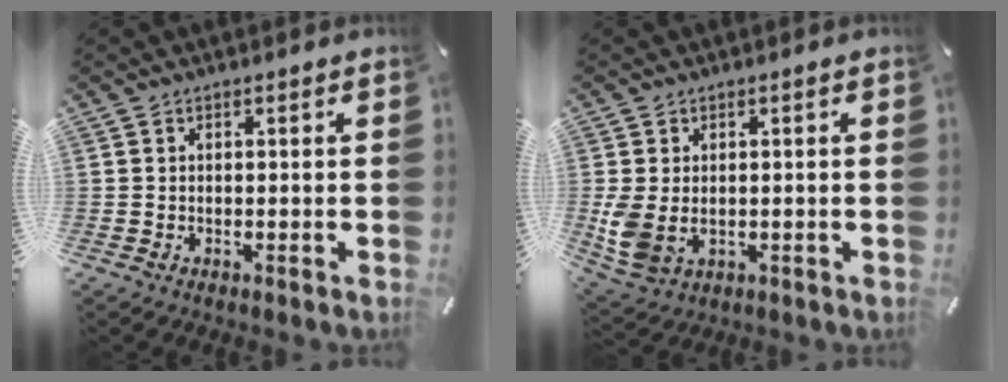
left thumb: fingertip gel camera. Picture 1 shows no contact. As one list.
[{"total": 5.9, "force": [0.2, 4.5, 3.8], "torque": [-0.097, -0.010, 0.004]}]